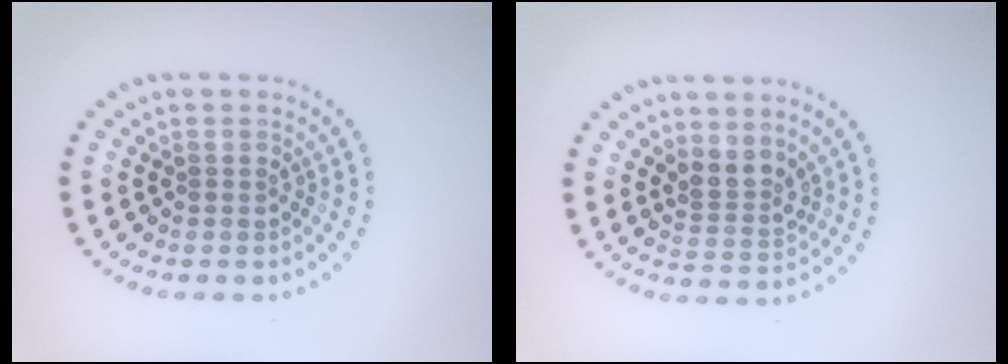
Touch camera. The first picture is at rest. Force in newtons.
{"total": 2.5, "press": 1.8, "slide": 1.8}